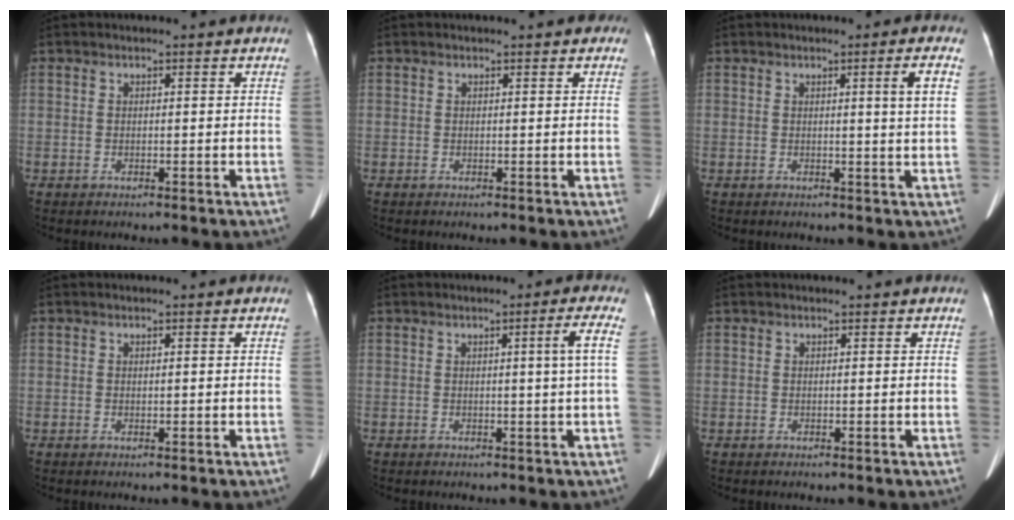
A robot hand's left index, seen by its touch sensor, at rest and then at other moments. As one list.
[{"total": 1.8, "force": [1.4, 0.7, 1.0], "torque": [-0.010, 0.014, 0.008]}, {"total": 3.4, "force": [1.0, -1.0, 3.1], "torque": [-0.043, -0.008, 0.015]}, {"total": 0.0}, {"total": 3.5, "force": [0.3, -1.4, 3.2], "torque": [-0.044, -0.005, 0.009]}, {"total": 0.6, "force": [0.6, 0.0, 0.2], "torque": [-0.003, 0.007, 0.011]}]